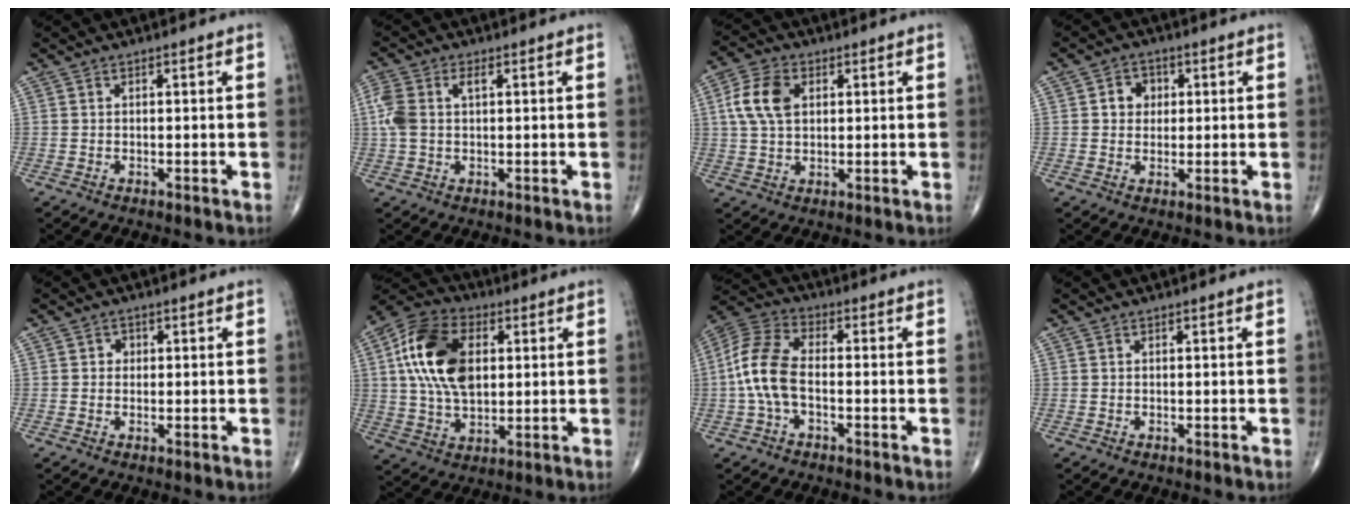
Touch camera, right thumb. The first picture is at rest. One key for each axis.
{"total": 6.8, "fx": 1.3, "fy": 3.9, "fz": 5.4, "tx": -0.151, "ty": 0.024, "tz": 0.028}
{"total": 8.3, "fx": 2.0, "fy": 5.3, "fz": 6.0, "tx": -0.120, "ty": 0.007, "tz": 0.036}
{"total": 4.2, "fx": 0.8, "fy": 3.6, "fz": 1.9, "tx": -0.003, "ty": 0.005, "tz": 0.008}
{"total": 1.4, "fx": 0.2, "fy": 1.3, "fz": 0.5, "tx": 0.003, "ty": 0.003, "tz": -0.002}
{"total": 17.2, "fx": 3.0, "fy": 10.1, "fz": 13.6, "tx": -0.255, "ty": 0.009, "tz": 0.050}
{"total": 10.3, "fx": -1.6, "fy": 5.7, "fz": 8.5, "tx": -0.187, "ty": 0.033, "tz": -0.038}
{"total": 0.0}